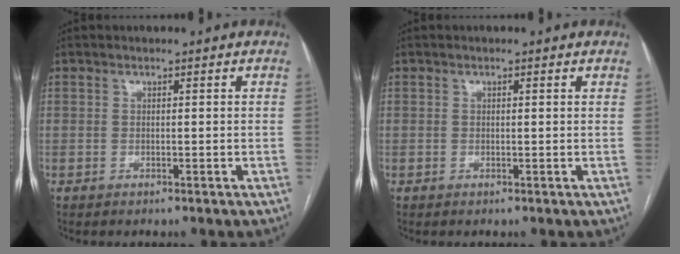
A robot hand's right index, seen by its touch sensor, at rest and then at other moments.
{"total": 0.5, "force": [0.3, 0.0, 0.5], "torque": [-0.009, 0.003, 0.000]}